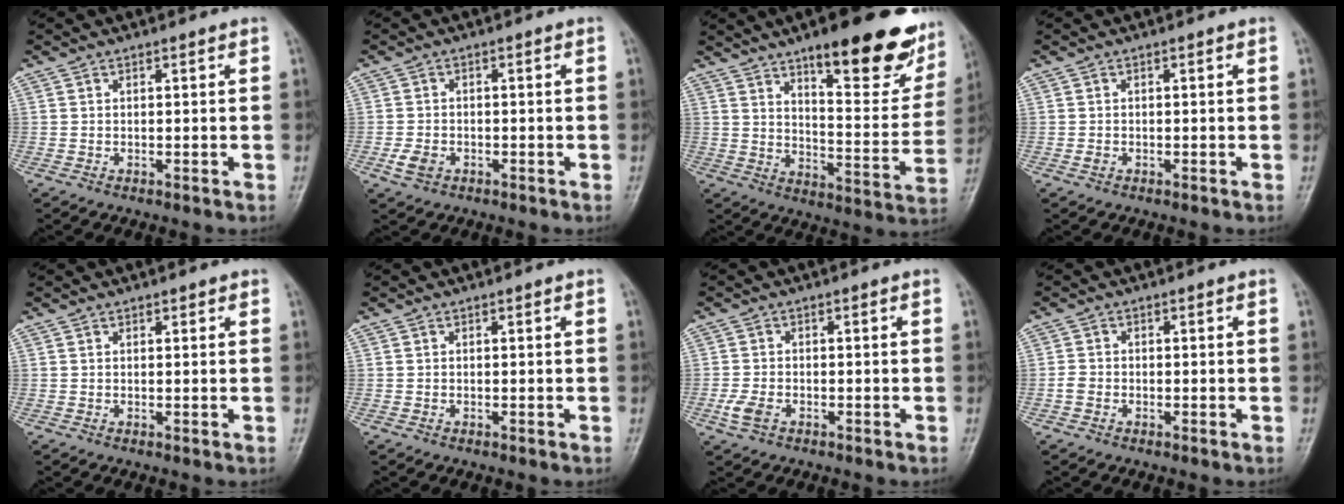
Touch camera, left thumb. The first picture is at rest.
{"total": 2.9, "force": [-1.3, 2.0, 1.6], "torque": [-0.034, 0.003, -0.025]}
{"total": 23.1, "force": [14.4, 7.1, 16.6], "torque": [-0.176, -0.066, 0.204]}
{"total": 0.6, "force": [-0.4, 0.5, 0.2], "torque": [-0.010, 0.000, -0.009]}
{"total": 0.6, "force": [0.4, 0.4, 0.3], "torque": [0.001, -0.001, 0.001]}
{"total": 0.0}
{"total": 3.1, "force": [-1.6, 1.9, 2.0], "torque": [-0.053, 0.003, -0.032]}
{"total": 1.8, "force": [-0.9, 1.4, 0.8], "torque": [-0.018, 0.006, -0.022]}